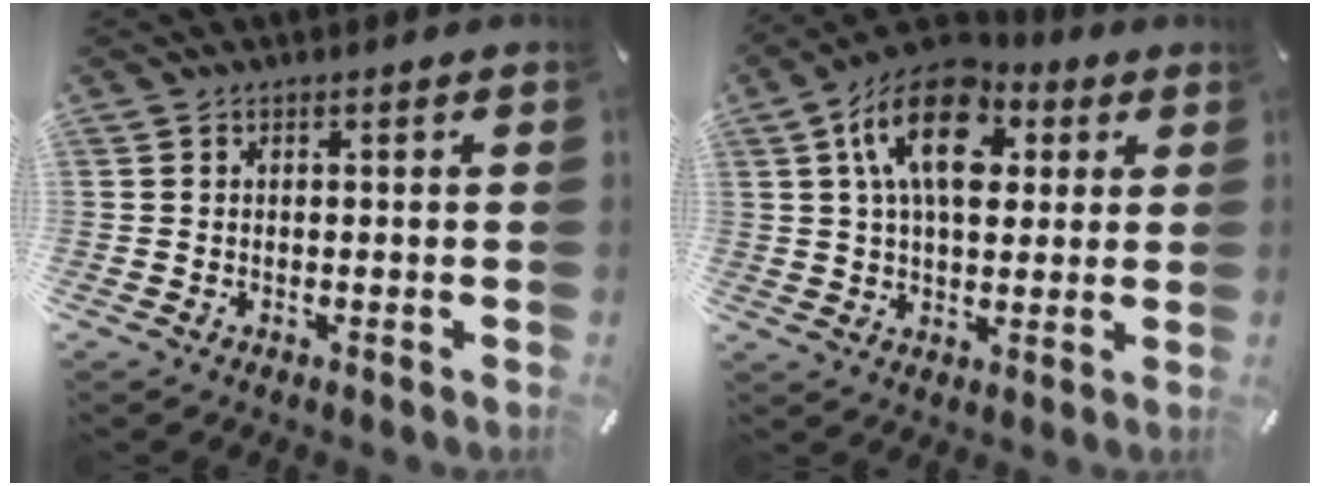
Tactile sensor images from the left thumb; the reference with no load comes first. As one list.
[{"total": 16.3, "force": [4.8, 10.3, 11.7], "torque": [-0.194, 0.000, 0.082]}]